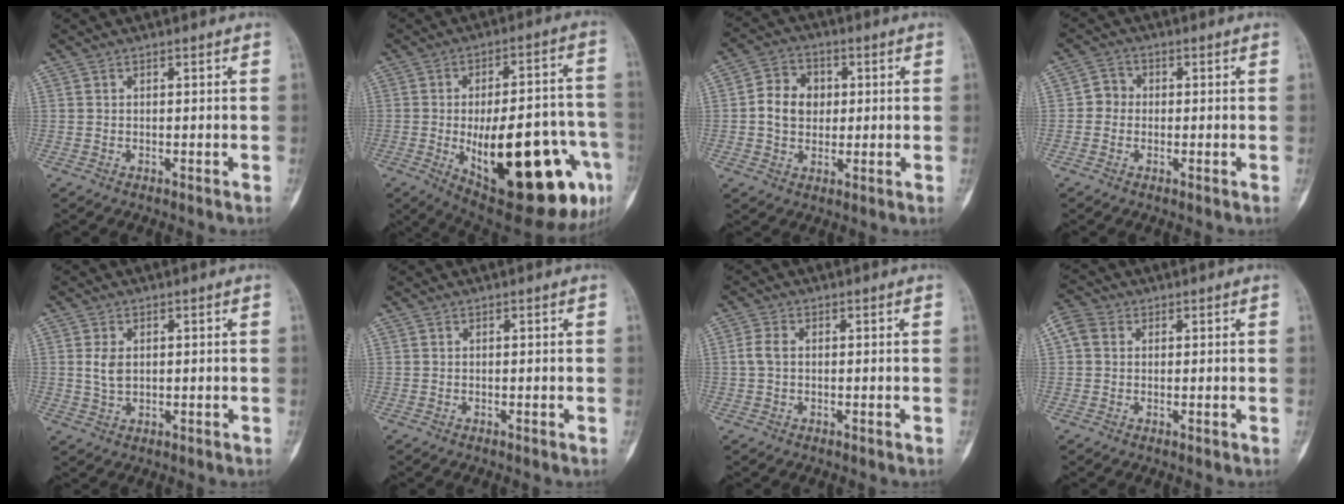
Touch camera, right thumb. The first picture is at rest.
{"total": 30.5, "force": [-9.0, 11.4, 26.8], "torque": [-0.325, 0.010, -0.102]}
{"total": 8.5, "force": [0.6, 7.0, 4.8], "torque": [-0.053, 0.009, 0.005]}
{"total": 3.0, "force": [-0.4, 2.8, 1.1], "torque": [0.001, 0.009, -0.016]}
{"total": 3.7, "force": [0.6, 2.6, 2.6], "torque": [-0.042, -0.001, 0.016]}
{"total": 0.0}
{"total": 2.6, "force": [0.0, 1.6, 2.0], "torque": [-0.049, 0.005, -0.003]}
{"total": 4.1, "force": [1.0, 3.3, 2.0], "torque": [-0.042, 0.014, 0.015]}